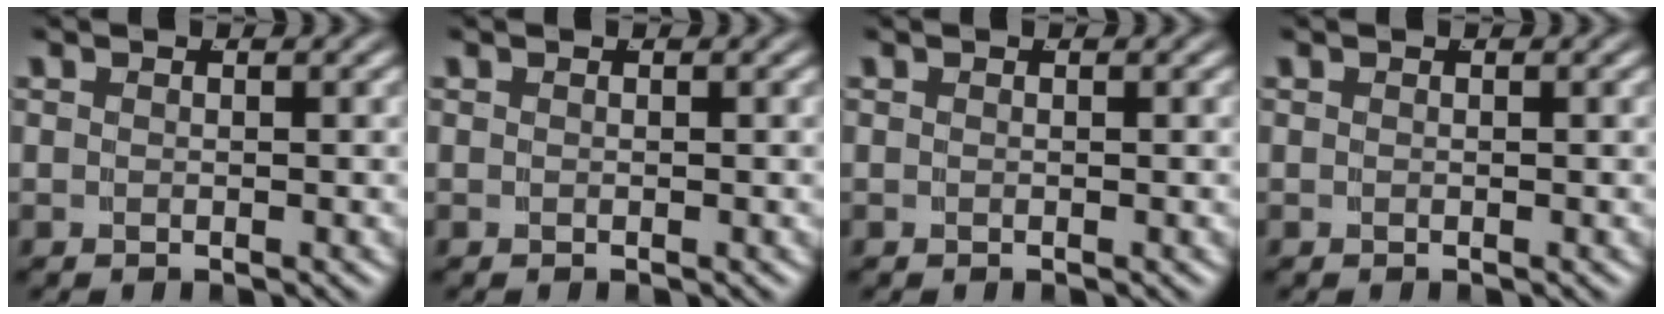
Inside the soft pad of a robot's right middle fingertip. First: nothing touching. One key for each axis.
{"total": 0.0}
{"total": 0.0}
{"total": 0.0}